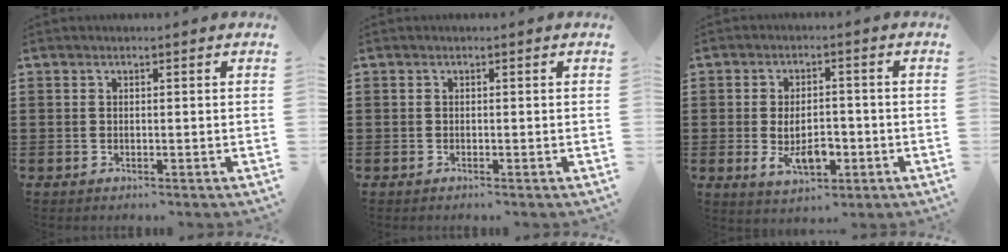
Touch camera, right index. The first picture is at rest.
{"total": 0.0}
{"total": 6.6, "force": [-1.8, 3.4, 5.4], "torque": [-0.097, -0.002, -0.038]}